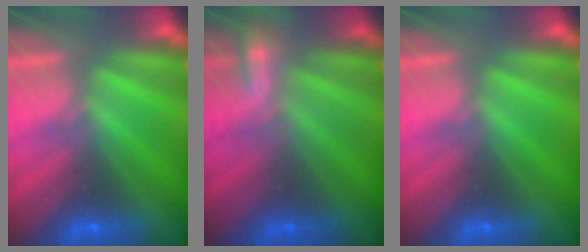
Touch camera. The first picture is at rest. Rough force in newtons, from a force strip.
{"total": 2.0}
{"total": 0.0}